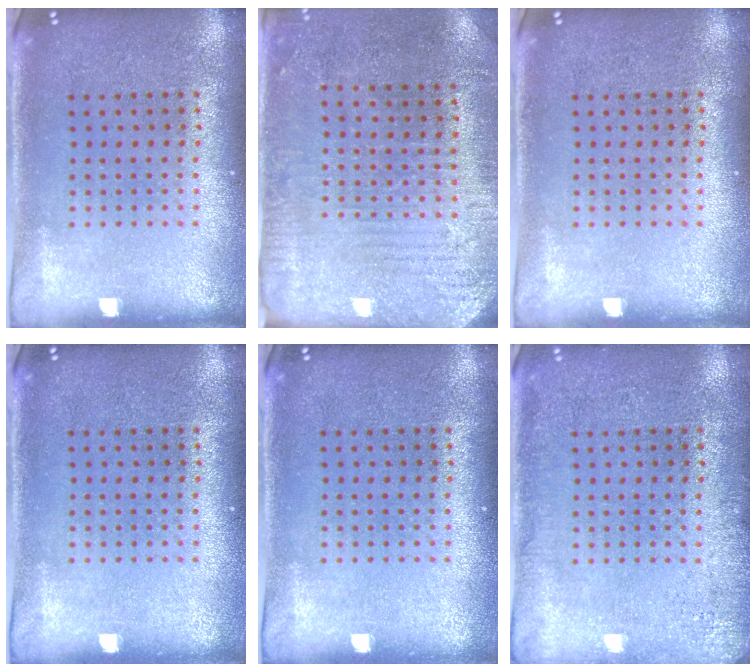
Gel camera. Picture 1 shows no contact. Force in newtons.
{"total": 3.0, "press": 2.8, "slide": 1.1}
{"total": 0.0}
{"total": 0.0}
{"total": 0.0}
{"total": 2.3, "press": 2.2, "slide": 0.3}